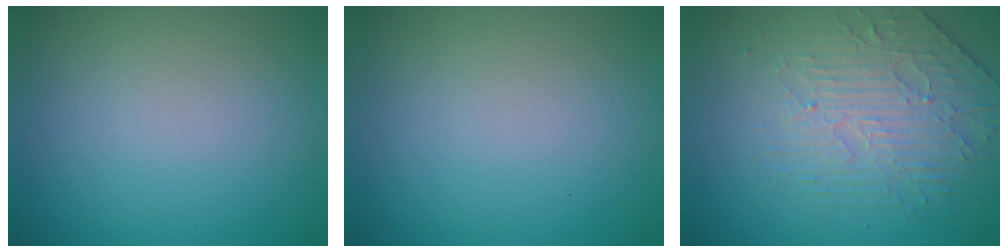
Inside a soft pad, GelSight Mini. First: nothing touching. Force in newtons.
{"total": 0.0}
{"total": 4.4, "press": 3.4, "slide": 2.7}